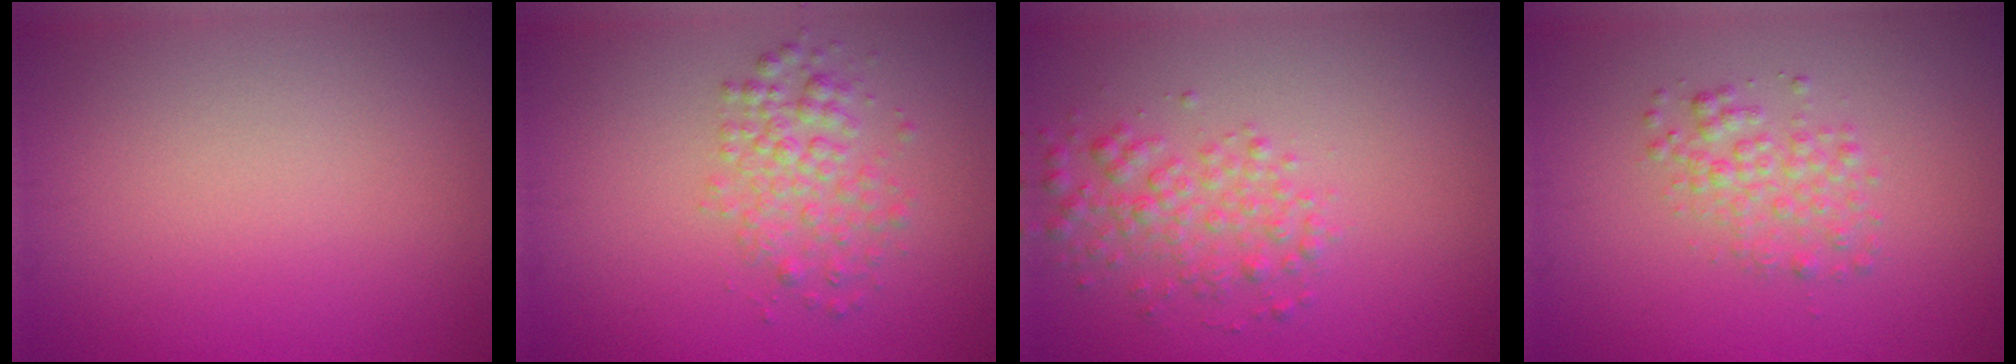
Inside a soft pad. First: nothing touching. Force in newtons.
{"total": 2.8, "press": 2.8, "slide": 0.1}
{"total": 2.8, "press": 2.8, "slide": 0.1}
{"total": 2.3, "press": 2.3, "slide": 0.1}